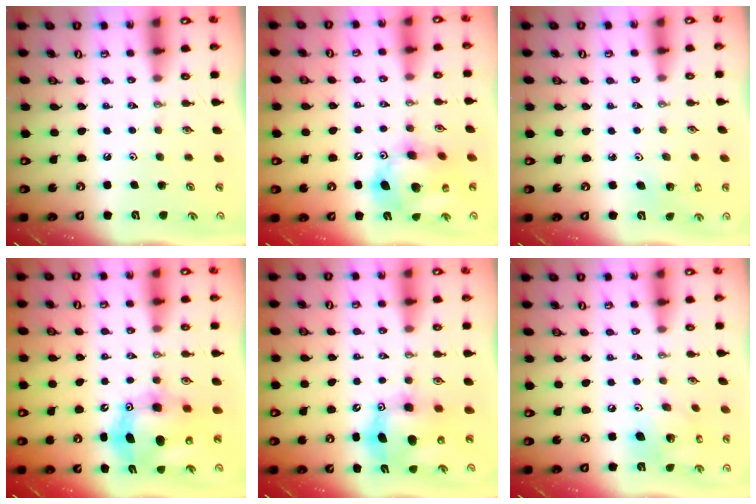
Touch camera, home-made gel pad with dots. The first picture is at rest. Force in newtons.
{"total": 15.6, "press": 15.4, "slide": 2.5}
{"total": 2.3, "press": 2.3, "slide": 0.3}
{"total": 12.7, "press": 12.4, "slide": 2.7}
{"total": 10.3, "press": 10.0, "slide": 2.4}
{"total": 13.1, "press": 12.8, "slide": 2.4}